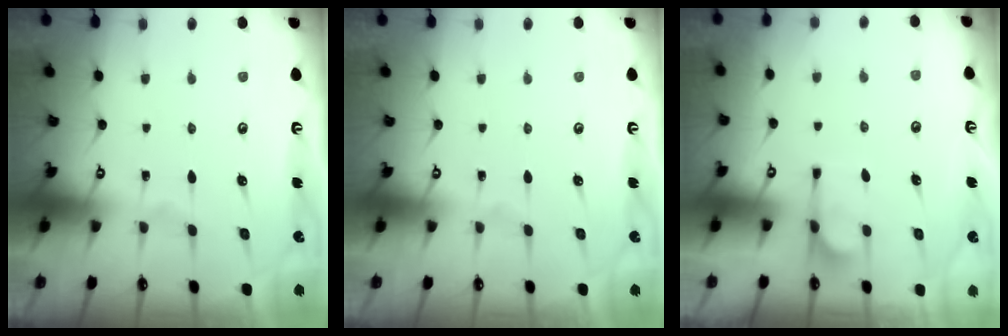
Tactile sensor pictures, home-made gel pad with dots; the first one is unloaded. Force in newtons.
{"total": 0.0}
{"total": 6.1, "press": 5.9, "slide": 1.4}